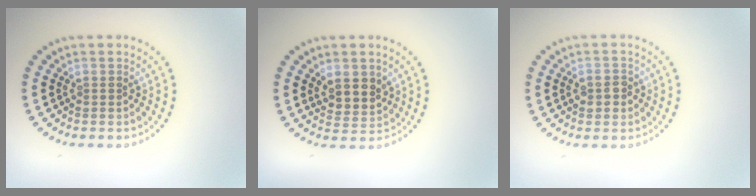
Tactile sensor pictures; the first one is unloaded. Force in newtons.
{"total": 2.8, "press": 2.5, "slide": 1.3}
{"total": 1.8, "press": 1.8, "slide": 0.1}